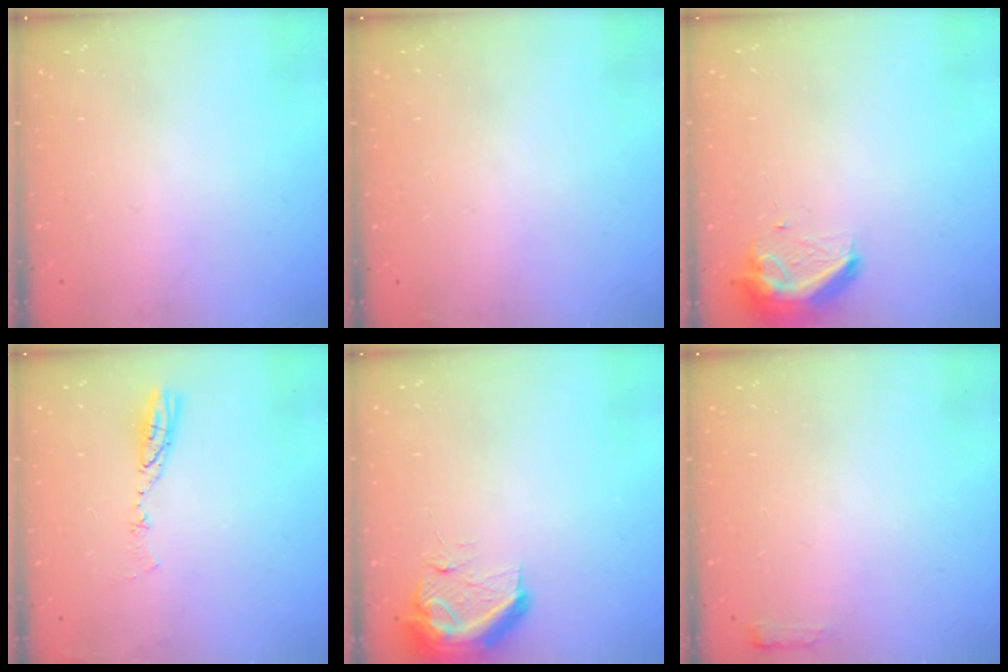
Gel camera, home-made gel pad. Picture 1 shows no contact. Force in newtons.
{"total": 2.3, "press": 2.2, "slide": 0.8}
{"total": 10.1, "press": 10.1, "slide": 0.9}
{"total": 5.9, "press": 5.8, "slide": 0.7}
{"total": 14.4, "press": 11.8, "slide": 8.4}
{"total": 2.7, "press": 2.6, "slide": 0.5}